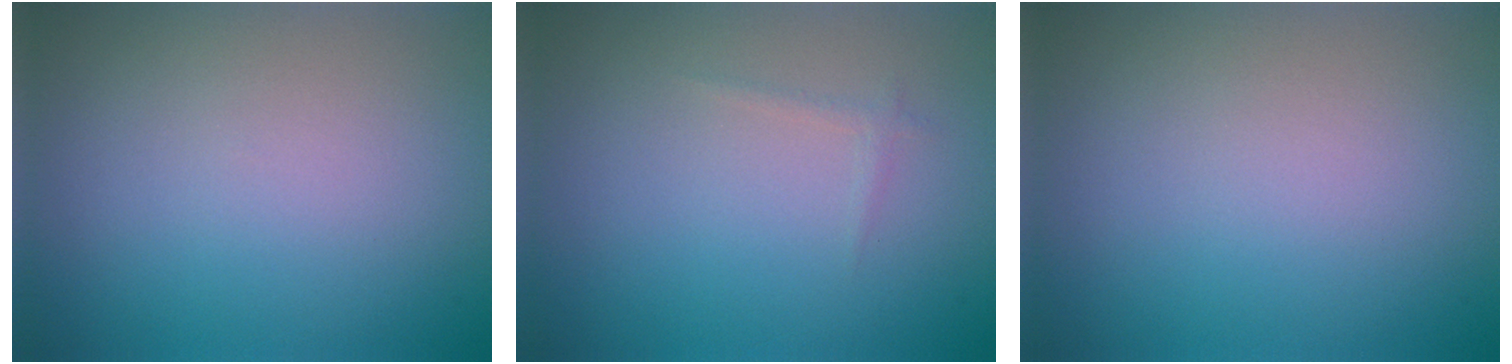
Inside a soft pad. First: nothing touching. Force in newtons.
{"total": 0.6, "press": 0.6, "slide": 0.0}
{"total": 0.0}